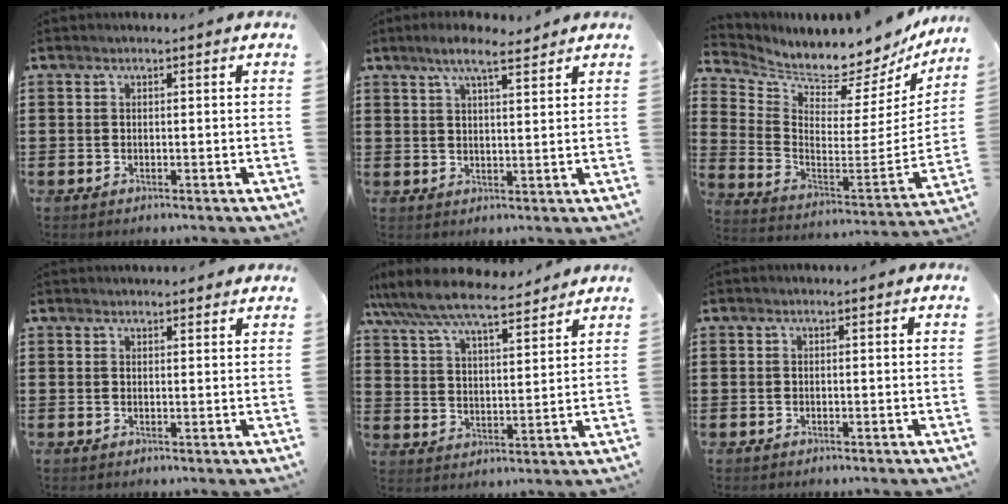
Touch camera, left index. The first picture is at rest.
{"total": 5.7, "force": [4.2, 1.0, 3.6], "torque": [-0.081, 0.003, 0.074]}
{"total": 5.5, "force": [5.5, 0.3, 0.4], "torque": [-0.040, -0.076, 0.087]}
{"total": 1.6, "force": [1.5, 0.1, 0.3], "torque": [-0.009, 0.001, 0.030]}
{"total": 7.0, "force": [6.6, 0.4, 2.5], "torque": [-0.076, -0.037, 0.112]}
{"total": 0.0}